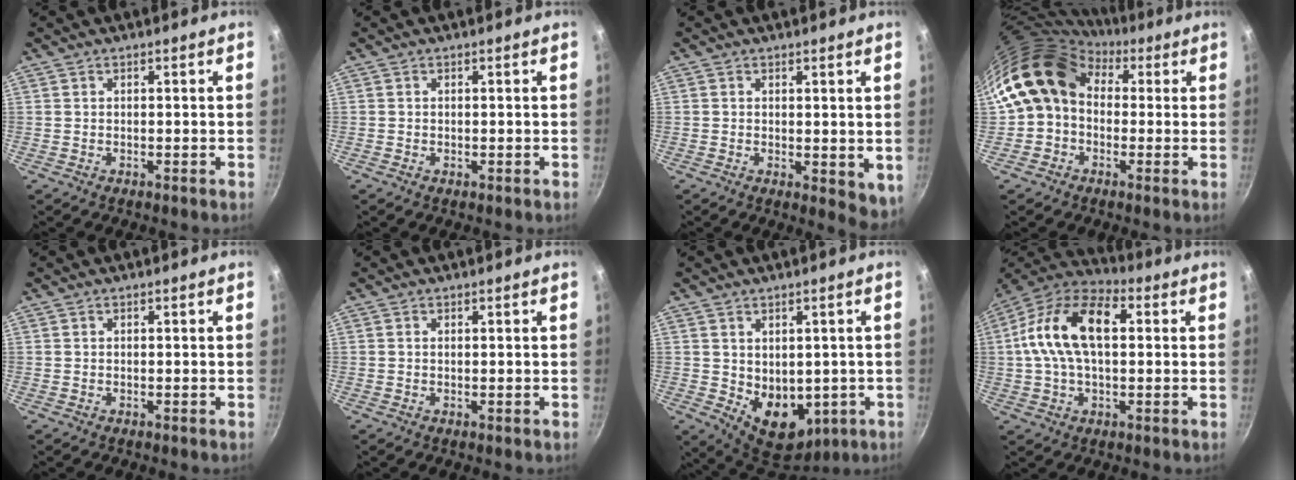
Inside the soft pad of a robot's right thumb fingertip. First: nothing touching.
{"total": 0.0}
{"total": 4.9, "force": [0.7, 2.6, 4.1], "torque": [-0.050, -0.012, 0.011]}
{"total": 11.9, "force": [1.9, 9.5, 6.9], "torque": [-0.092, 0.023, 0.012]}
{"total": 0.0}
{"total": 0.0}
{"total": 10.8, "force": [-0.8, 7.9, 7.3], "torque": [-0.076, -0.020, 0.016]}
{"total": 17.5, "force": [2.4, 10.1, 14.1], "torque": [-0.243, 0.033, 0.022]}